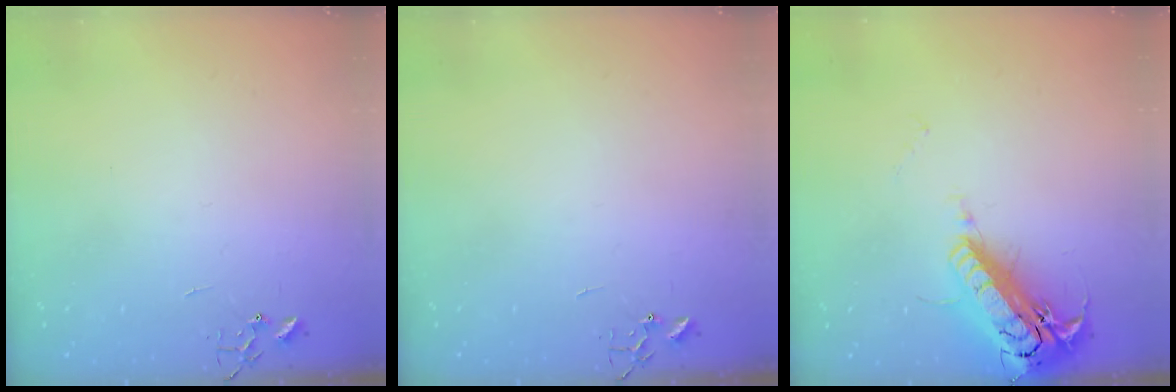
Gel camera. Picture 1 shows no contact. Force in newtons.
{"total": 0.0}
{"total": 21.3, "press": 20.9, "slide": 4.0}